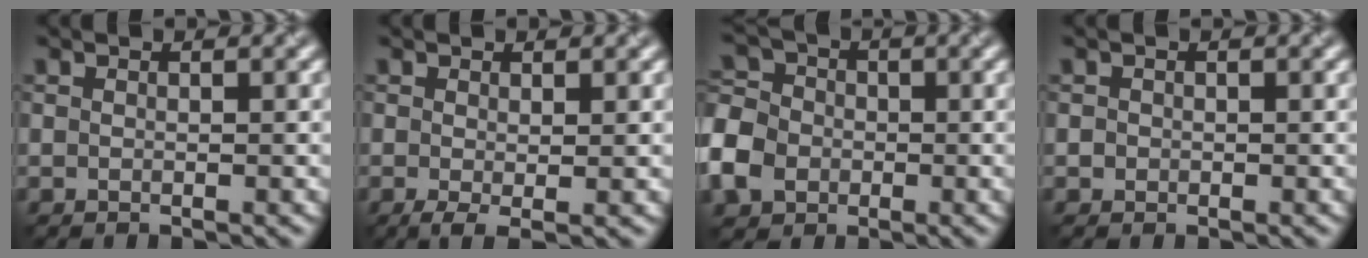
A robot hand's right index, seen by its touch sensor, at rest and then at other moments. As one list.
[{"total": 1.5, "force": [-0.2, 0.4, 1.5], "torque": [-0.028, -0.009, -0.004]}, {"total": 6.4, "force": [-2.3, 5.2, 3.0], "torque": [-0.080, -0.003, -0.057]}, {"total": 0.6, "force": [-0.1, 0.6, 0.1], "torque": [0.004, -0.004, -0.003]}]